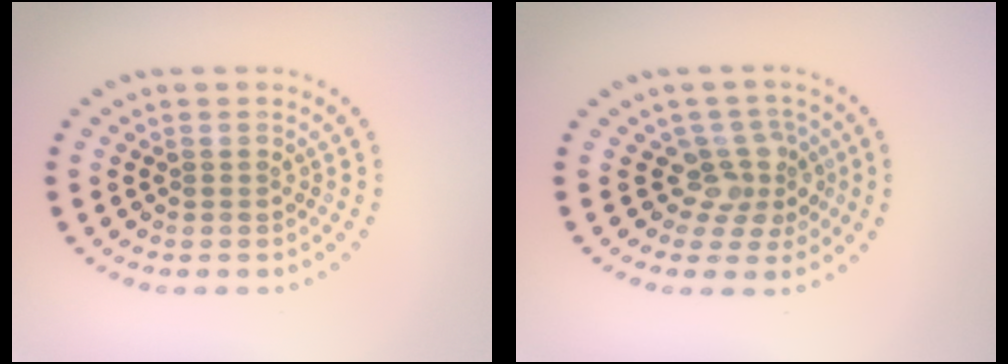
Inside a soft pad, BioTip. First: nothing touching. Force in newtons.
{"total": 3.2, "press": 2.5, "slide": 2.0}